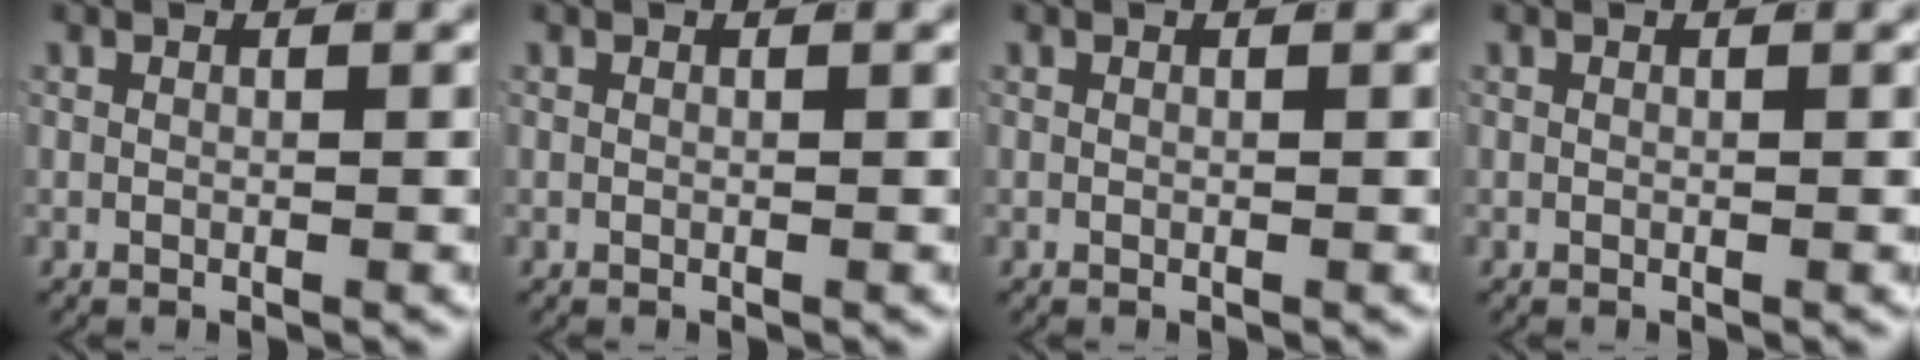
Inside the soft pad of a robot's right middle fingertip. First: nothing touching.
{"total": 0.0}
{"total": 0.0}
{"total": 0.0}